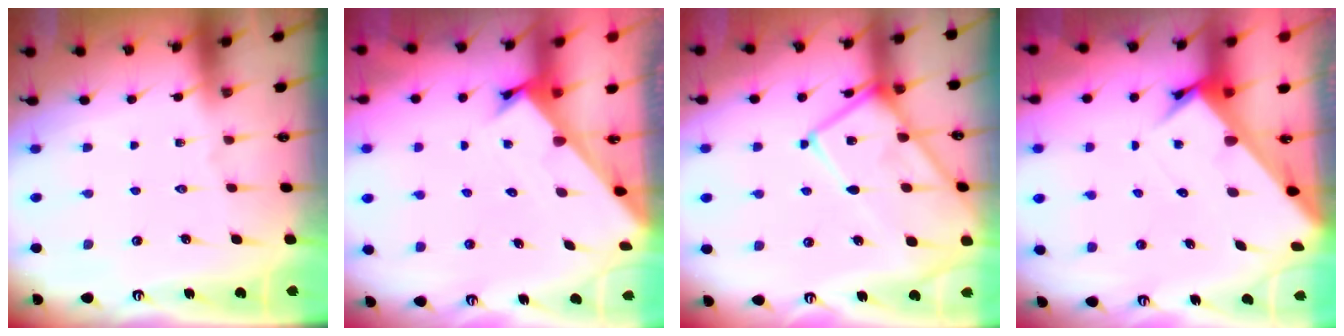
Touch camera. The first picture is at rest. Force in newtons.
{"total": 2.6, "press": 2.6, "slide": 0.3}
{"total": 15.9, "press": 15.9, "slide": 1.4}
{"total": 3.6, "press": 3.6, "slide": 0.2}